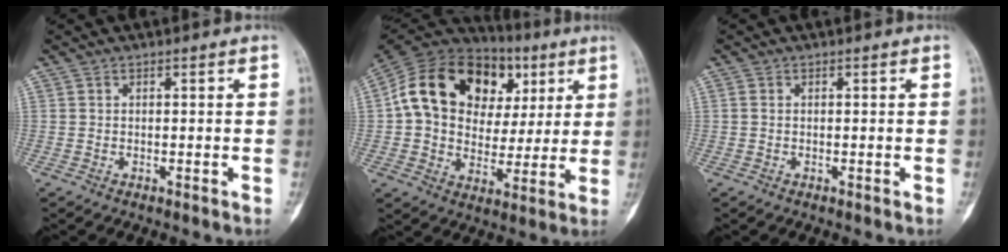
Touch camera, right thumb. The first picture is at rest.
{"total": 23.2, "force": [6.1, 16.8, 14.7], "torque": [-0.232, 0.029, 0.101]}
{"total": 0.6, "force": [0.0, 0.4, 0.4], "torque": [-0.011, 0.000, -0.001]}